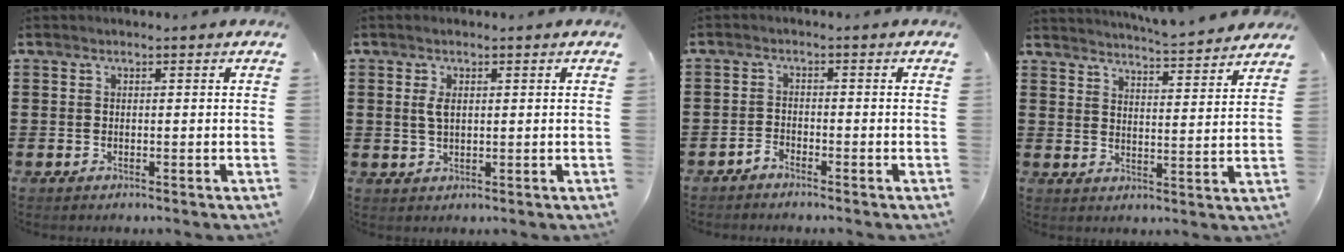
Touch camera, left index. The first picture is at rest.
{"total": 2.6, "force": [0.6, 1.1, 2.2], "torque": [-0.047, 0.006, 0.010]}
{"total": 1.9, "force": [-1.8, 0.2, -0.1], "torque": [-0.008, 0.004, -0.039]}
{"total": 4.5, "force": [4.4, -0.6, 0.7], "torque": [-0.027, -0.035, 0.072]}